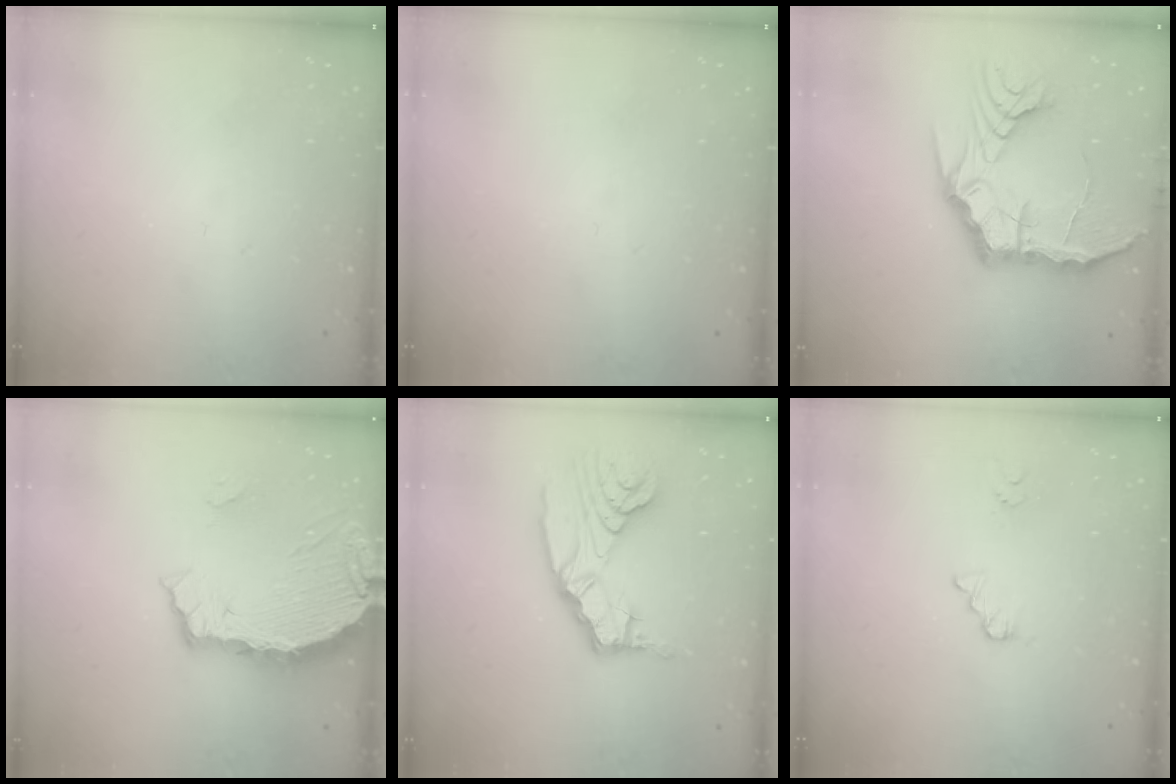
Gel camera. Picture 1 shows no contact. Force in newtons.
{"total": 0.0}
{"total": 13.5, "press": 13.4, "slide": 1.7}
{"total": 10.4, "press": 10.4, "slide": 0.8}
{"total": 13.4, "press": 13.3, "slide": 1.3}
{"total": 1.3, "press": 1.3, "slide": 0.2}